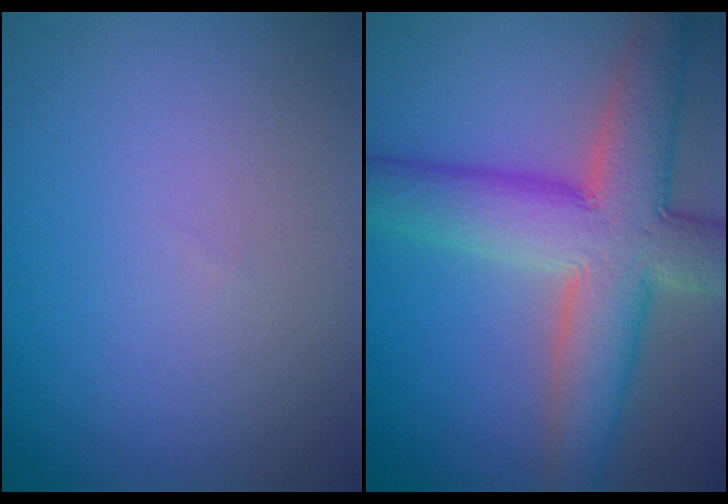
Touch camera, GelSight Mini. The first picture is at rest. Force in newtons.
{"total": 9.8, "press": 9.8, "slide": 0.5}